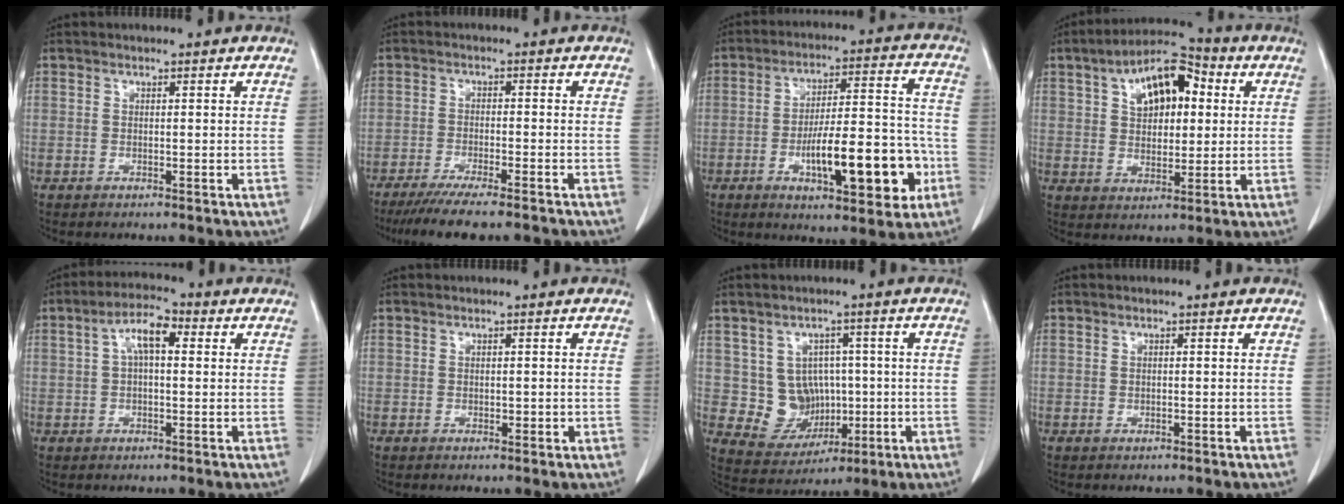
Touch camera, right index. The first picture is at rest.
{"total": 11.4, "force": [-9.6, 0.7, 6.1], "torque": [-0.077, -0.024, -0.146]}
{"total": 15.8, "force": [-5.3, 4.2, 14.3], "torque": [-0.219, 0.020, -0.074]}
{"total": 11.8, "force": [4.0, 6.1, 9.3], "torque": [-0.156, 0.032, 0.062]}
{"total": 6.1, "force": [1.5, 2.3, 5.5], "torque": [-0.105, 0.025, 0.025]}
{"total": 1.0, "force": [-0.1, 0.6, 0.8], "torque": [-0.009, 0.000, -0.001]}
{"total": 7.7, "force": [0.4, 6.9, 3.3], "torque": [-0.052, 0.019, 0.029]}
{"total": 0.0}